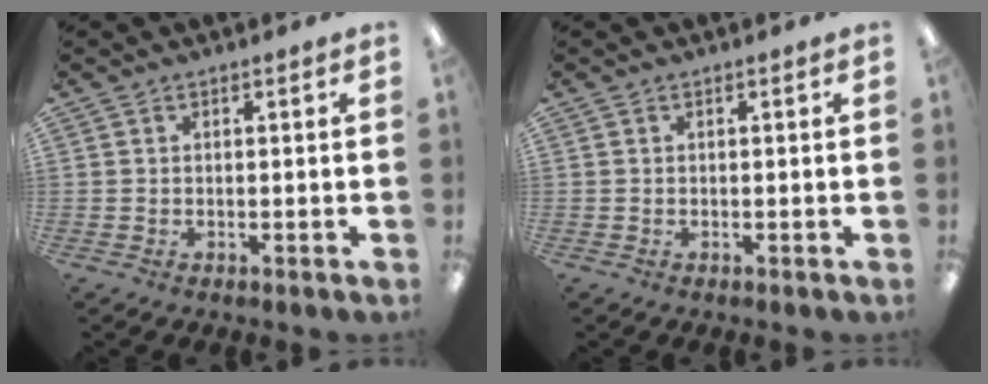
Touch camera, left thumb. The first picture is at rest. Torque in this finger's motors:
{"motor_torque": [0.01, 0.01, 0.00, 0.00, 0.00]}